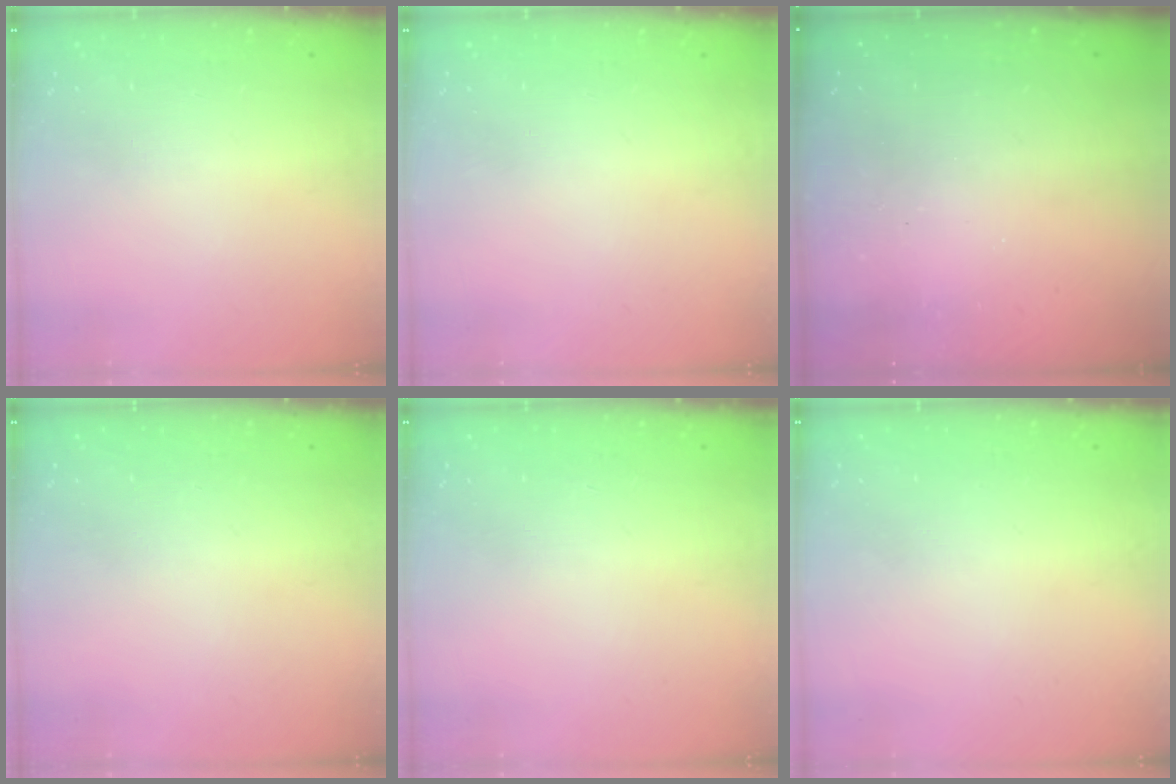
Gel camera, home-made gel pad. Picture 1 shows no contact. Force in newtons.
{"total": 0.0}
{"total": 3.0, "press": 3.0, "slide": 0.1}
{"total": 0.0}
{"total": 0.0}
{"total": 0.0}